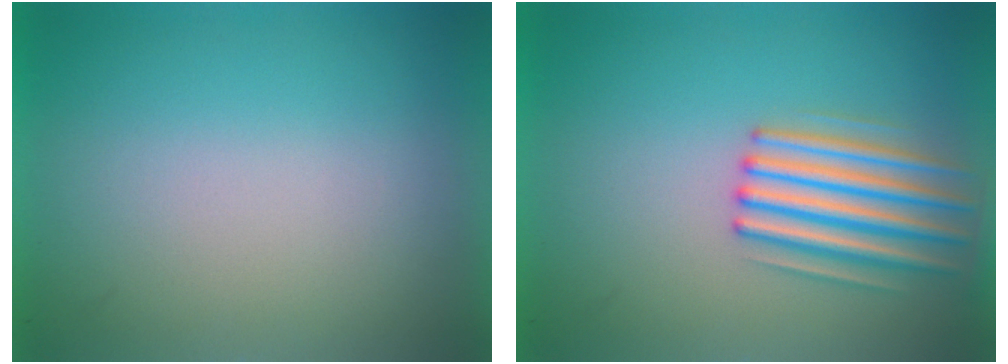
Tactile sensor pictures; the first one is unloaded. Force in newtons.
{"total": 4.3}